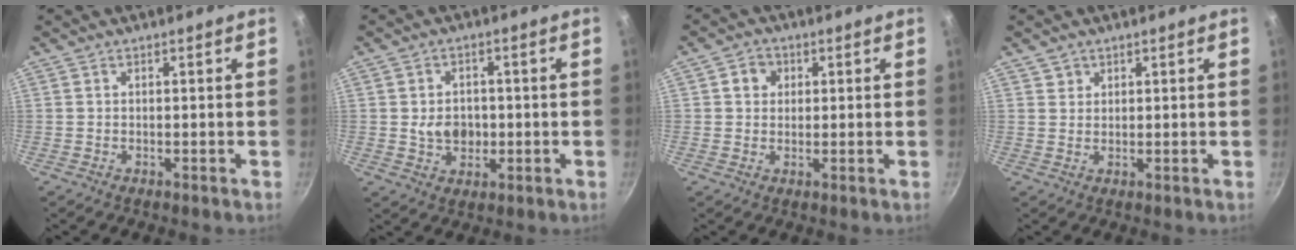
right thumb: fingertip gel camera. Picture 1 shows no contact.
{"total": 6.5, "force": [-0.6, 5.0, 4.1], "torque": [-0.043, 0.002, -0.006]}
{"total": 3.7, "force": [1.0, 3.3, 1.4], "torque": [0.001, 0.004, 0.011]}
{"total": 1.9, "force": [1.1, 1.5, 0.2], "torque": [0.009, 0.003, 0.017]}